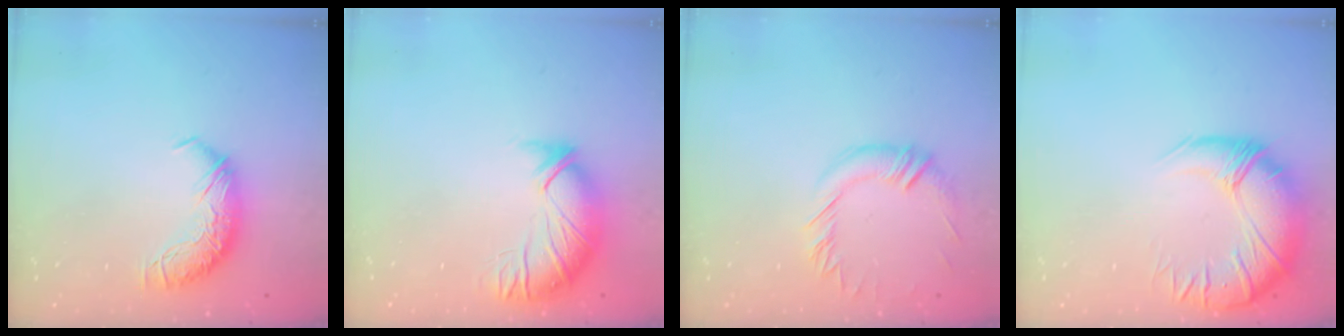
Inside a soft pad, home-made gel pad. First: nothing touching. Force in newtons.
{"total": 2.9, "press": 1.4, "slide": 2.5}
{"total": 1.3, "press": 1.1, "slide": 0.7}
{"total": 4.3, "press": 2.4, "slide": 3.6}